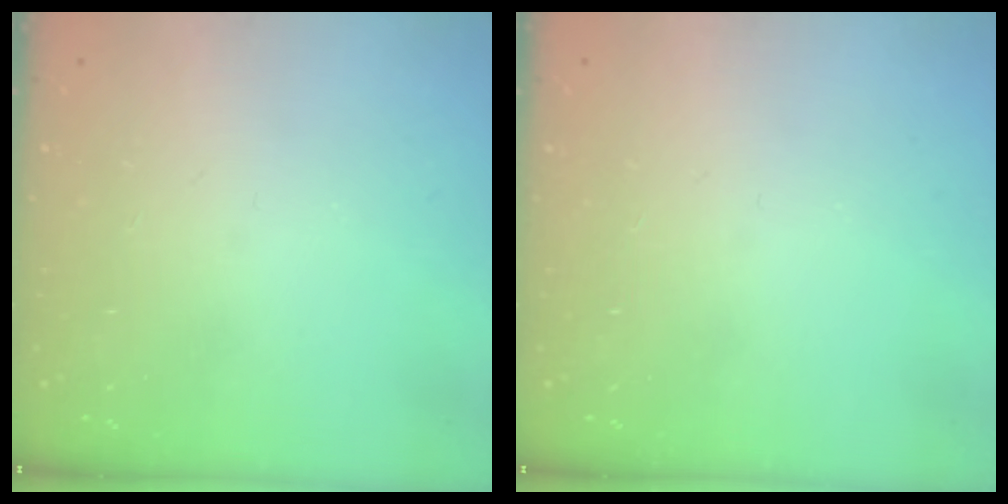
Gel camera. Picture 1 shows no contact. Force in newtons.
{"total": 0.0}